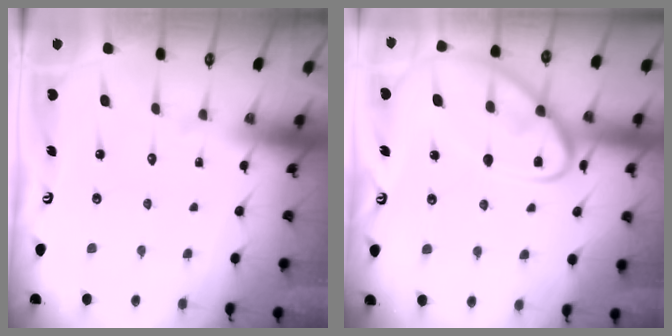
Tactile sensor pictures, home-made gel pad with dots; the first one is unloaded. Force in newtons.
{"total": 14.3, "press": 14.3, "slide": 1.2}